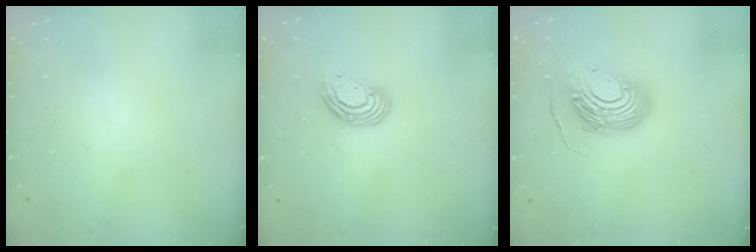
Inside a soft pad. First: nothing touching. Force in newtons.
{"total": 9.0, "press": 9.0, "slide": 0.7}
{"total": 12.6, "press": 12.5, "slide": 1.1}